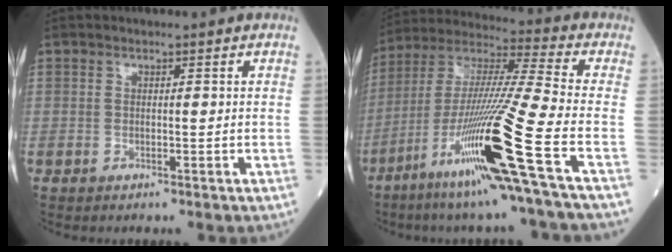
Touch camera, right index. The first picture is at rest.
{"total": 21.5, "force": [-9.4, -1.9, 19.2], "torque": [-0.381, -0.040, -0.184]}